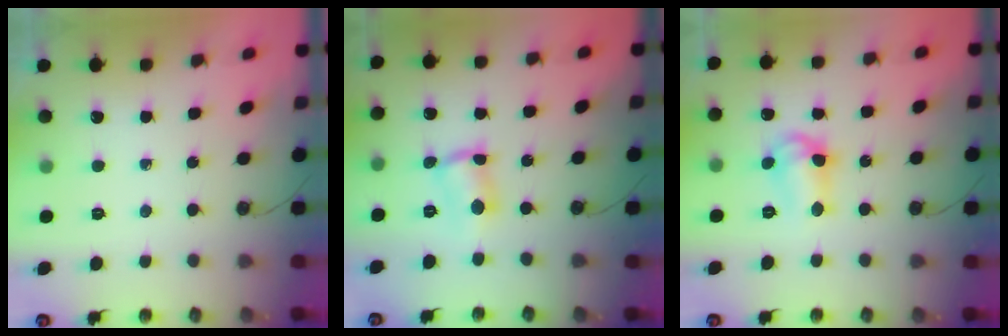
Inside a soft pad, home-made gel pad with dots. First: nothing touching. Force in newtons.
{"total": 2.9, "press": 2.9, "slide": 0.4}
{"total": 10.0, "press": 9.3, "slide": 3.7}